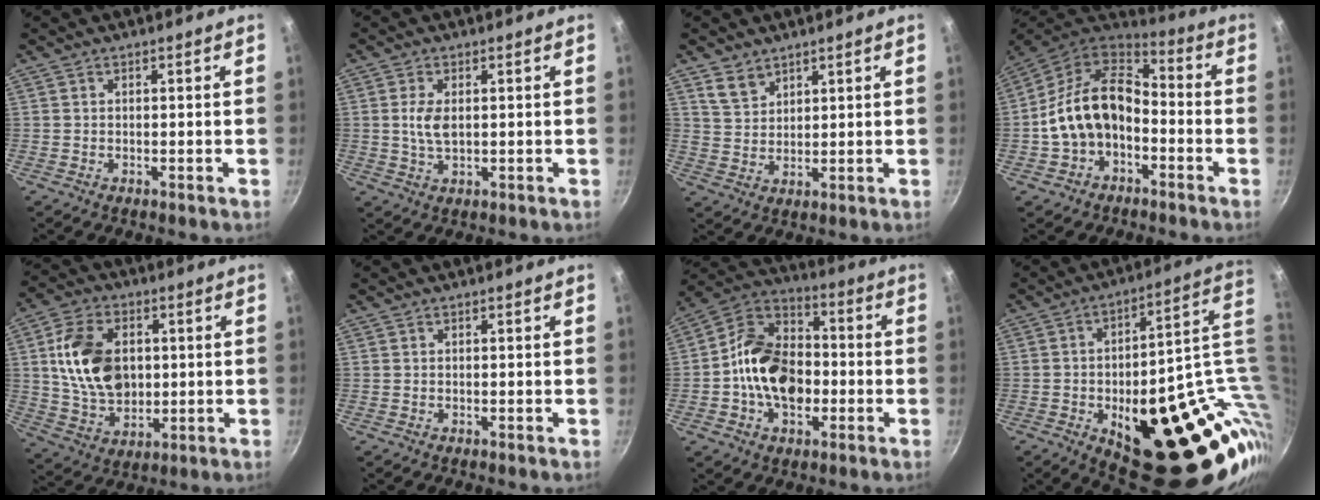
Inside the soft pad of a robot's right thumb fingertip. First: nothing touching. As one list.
[{"total": 4.3, "force": [0.5, 2.3, 3.6], "torque": [-0.072, -0.002, 0.011]}, {"total": 4.8, "force": [3.4, 2.9, 1.7], "torque": [-0.021, -0.012, 0.071]}, {"total": 15.7, "force": [-3.0, 10.9, 10.9], "torque": [-0.182, 0.055, -0.061]}, {"total": 15.8, "force": [2.2, 11.1, 11.1], "torque": [-0.180, -0.004, 0.043]}, {"total": 0.0}, {"total": 16.2, "force": [-2.5, 11.5, 11.1], "torque": [-0.157, 0.035, -0.061]}, {"total": 33.3, "force": [-0.6, 15.8, 29.3], "torque": [-0.327, -0.003, 0.027]}]